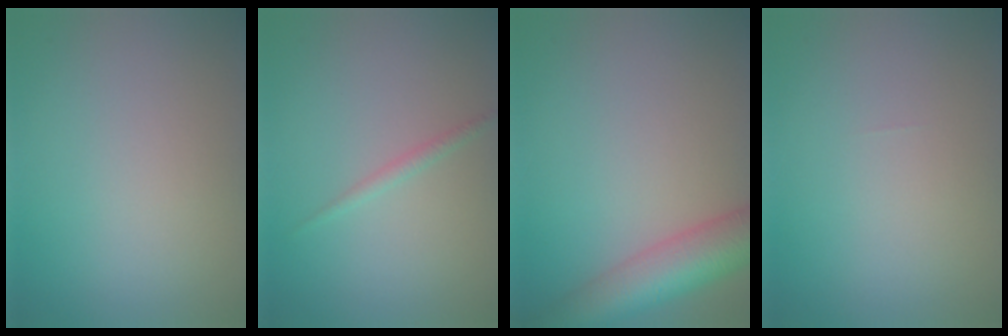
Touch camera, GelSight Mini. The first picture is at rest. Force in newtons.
{"total": 0.9, "press": 0.9, "slide": 0.0}
{"total": 7.4, "press": 7.4, "slide": 0.5}
{"total": 0.0}